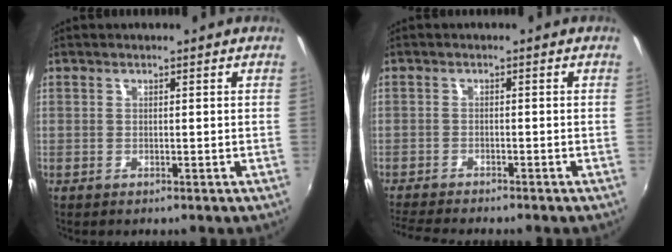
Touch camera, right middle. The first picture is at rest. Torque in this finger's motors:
{"motor_torque": [0.86, -1.28, 0.13, 0.07]}